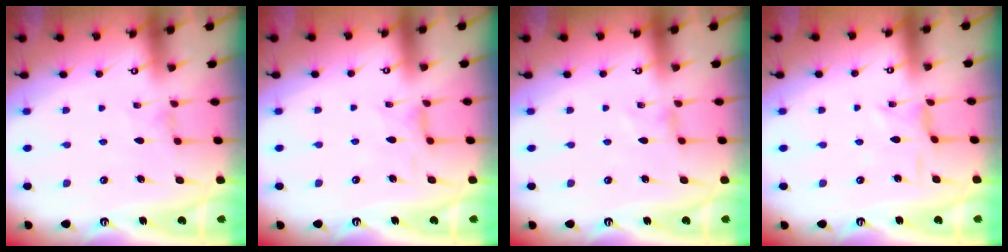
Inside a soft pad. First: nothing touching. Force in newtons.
{"total": 1.3, "press": 1.2, "slide": 0.4}
{"total": 0.0}
{"total": 1.7, "press": 1.6, "slide": 0.3}